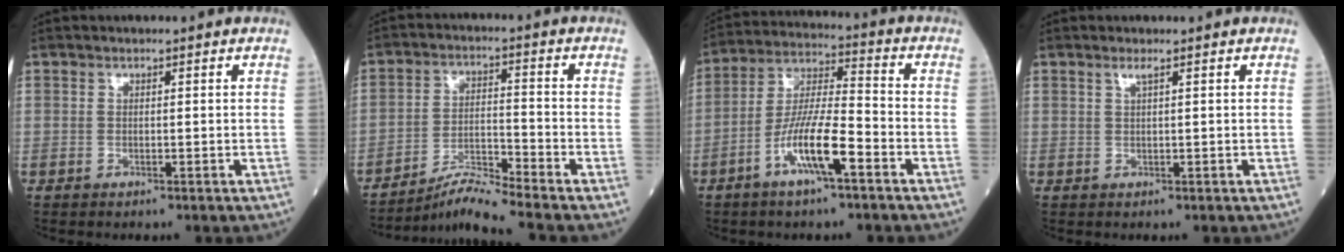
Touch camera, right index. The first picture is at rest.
{"total": 6.8, "force": [-6.3, -2.1, 1.8], "torque": [-0.042, -0.012, -0.114]}
{"total": 10.9, "force": [-5.0, 1.4, 9.5], "torque": [-0.186, -0.001, -0.097]}
{"total": 0.9, "force": [0.5, -0.2, 0.7], "torque": [-0.020, 0.003, 0.012]}